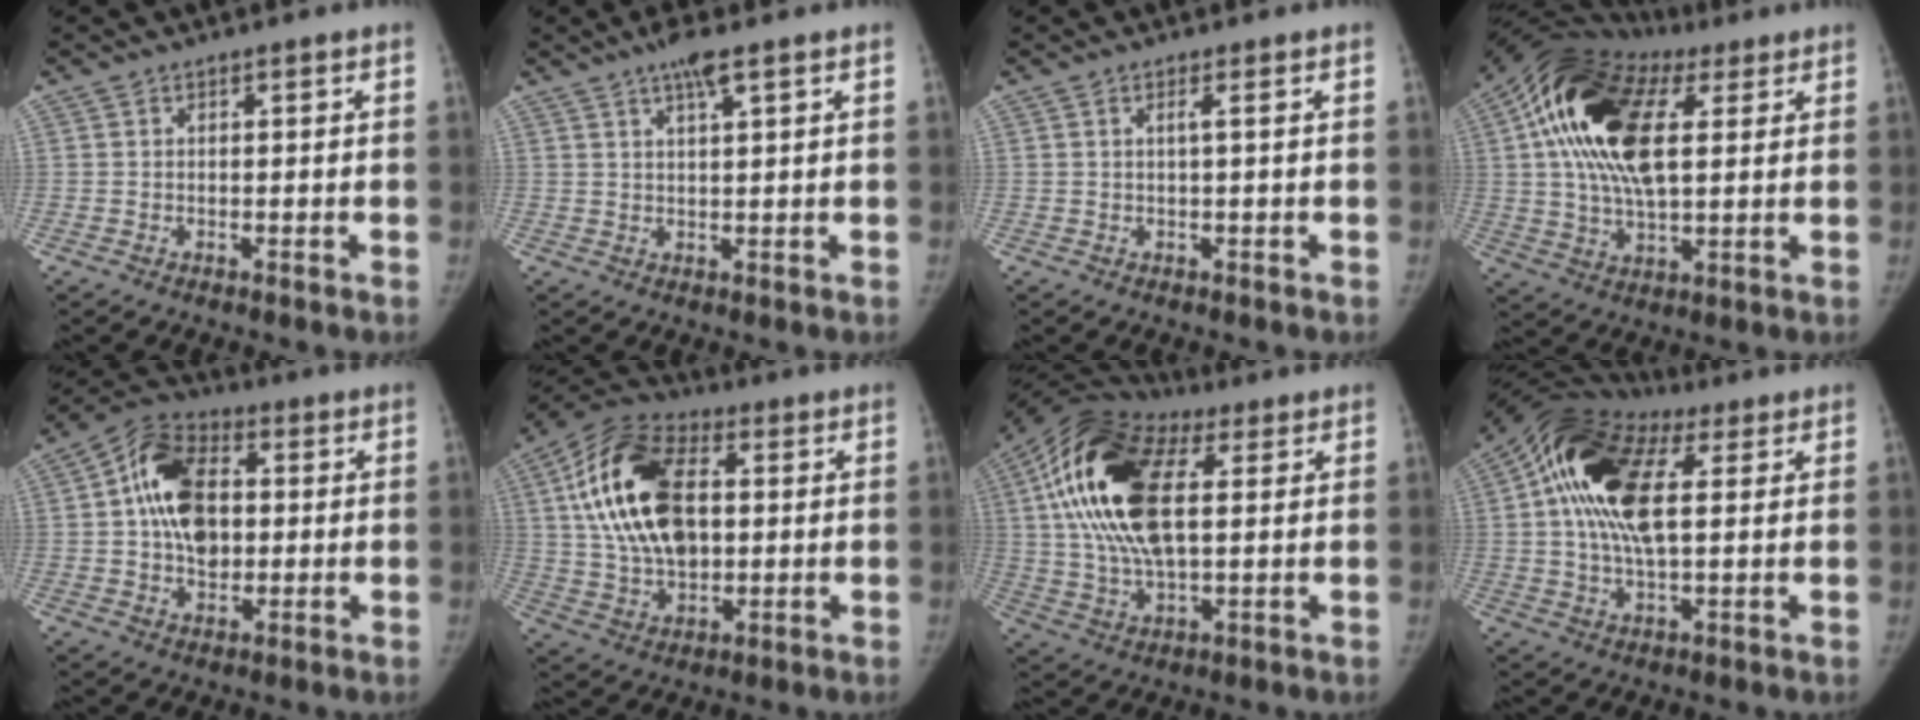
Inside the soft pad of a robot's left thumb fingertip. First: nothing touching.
{"total": 4.1, "force": [2.5, 0.5, 3.2], "torque": [-0.061, -0.004, 0.047]}
{"total": 0.7, "force": [0.1, -0.3, 0.6], "torque": [-0.016, 0.001, 0.002]}
{"total": 21.2, "force": [6.2, 10.9, 17.0], "torque": [-0.316, 0.012, 0.099]}
{"total": 14.1, "force": [1.3, 9.4, 10.4], "torque": [-0.155, 0.017, 0.012]}
{"total": 20.1, "force": [3.5, 12.1, 15.7], "torque": [-0.279, 0.009, 0.057]}
{"total": 21.6, "force": [5.2, 10.8, 18.0], "torque": [-0.354, 0.011, 0.081]}
{"total": 18.0, "force": [4.8, 9.1, 14.8], "torque": [-0.276, 0.021, 0.073]}